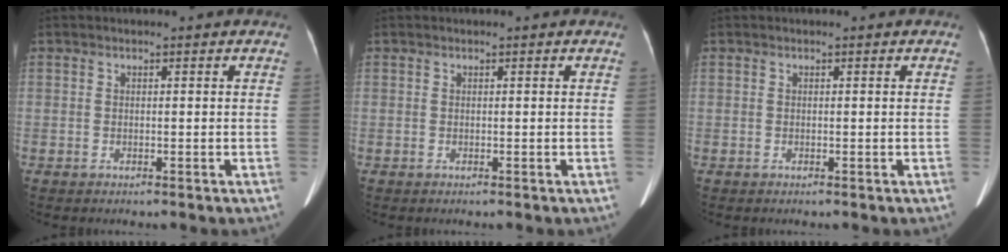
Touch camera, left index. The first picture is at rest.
{"total": 0.0}
{"total": 0.0}